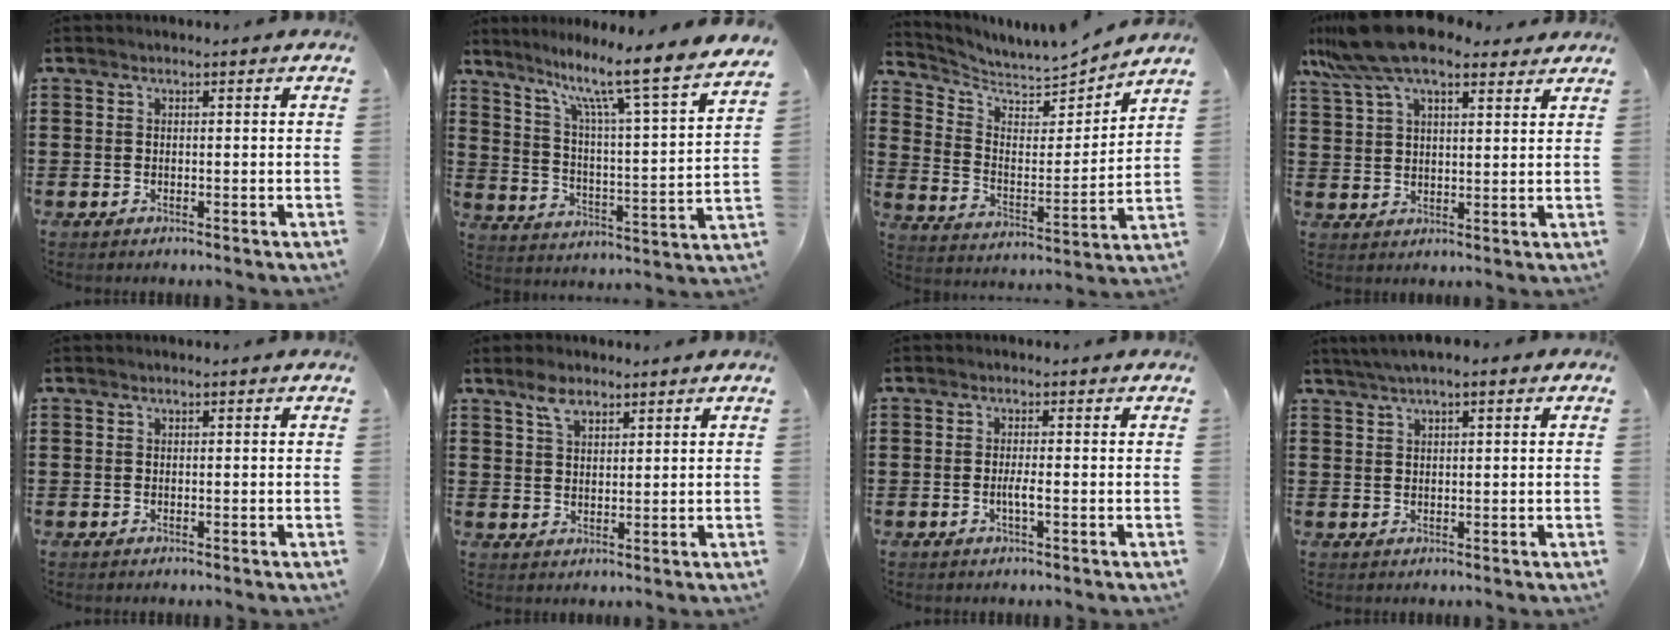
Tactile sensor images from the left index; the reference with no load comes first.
{"total": 9.8, "force": [7.7, -0.3, 6.0], "torque": [-0.122, -0.072, 0.113]}
{"total": 4.4, "force": [4.2, 1.2, 0.8], "torque": [-0.044, -0.037, 0.066]}
{"total": 11.5, "force": [8.9, 3.1, 6.6], "torque": [-0.158, -0.010, 0.164]}
{"total": 0.0}
{"total": 3.9, "force": [2.6, 2.1, 2.0], "torque": [-0.039, 0.004, 0.047]}
{"total": 1.9, "force": [-0.5, 0.2, 1.9], "torque": [-0.040, -0.002, -0.011]}
{"total": 2.6, "force": [1.7, 0.4, 1.9], "torque": [-0.038, 0.006, 0.031]}